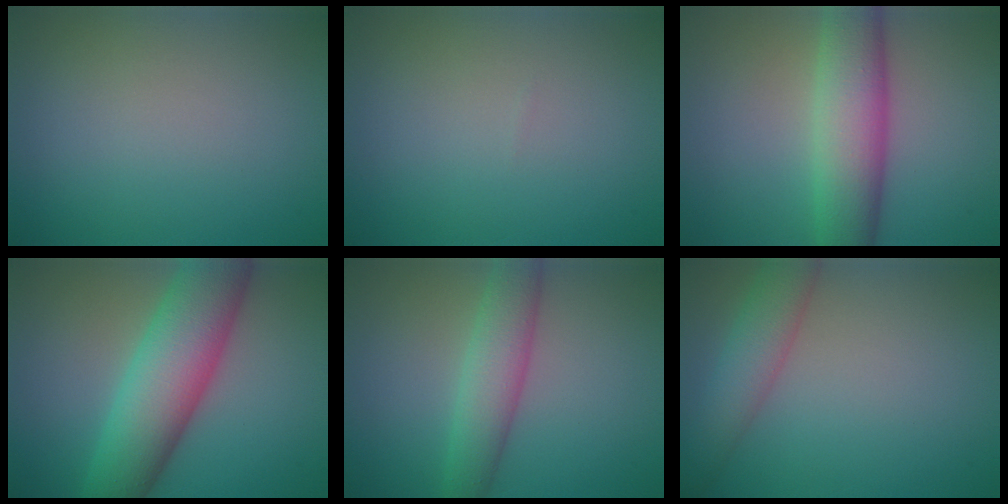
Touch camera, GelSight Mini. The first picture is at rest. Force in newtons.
{"total": 0.0}
{"total": 7.0, "press": 7.0, "slide": 0.1}
{"total": 9.3, "press": 9.3, "slide": 0.2}
{"total": 4.3, "press": 4.3, "slide": 0.1}
{"total": 4.0, "press": 4.0, "slide": 0.2}